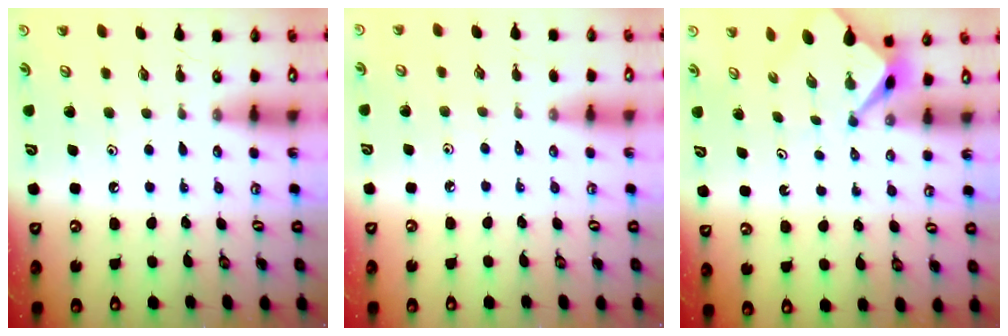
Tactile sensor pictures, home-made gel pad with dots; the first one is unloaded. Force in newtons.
{"total": 2.1, "press": 2.1, "slide": 0.4}
{"total": 2.7, "press": 2.7, "slide": 0.3}